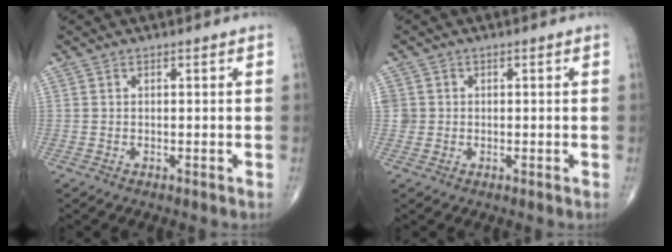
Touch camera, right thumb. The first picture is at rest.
{"total": 2.4, "force": [0.2, 2.4, 0.3], "torque": [0.010, 0.005, 0.006]}